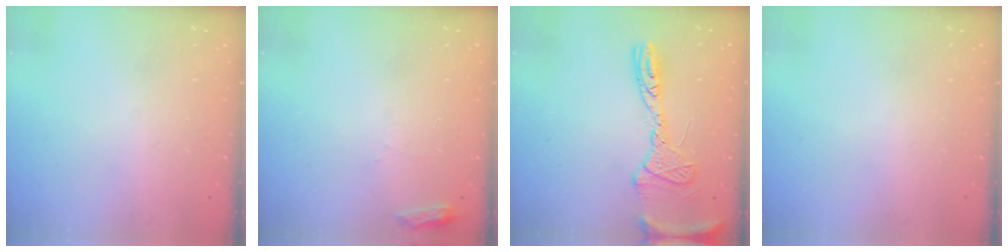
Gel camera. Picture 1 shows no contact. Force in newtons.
{"total": 4.2, "press": 4.2, "slide": 0.5}
{"total": 14.7, "press": 14.6, "slide": 1.4}
{"total": 0.0}